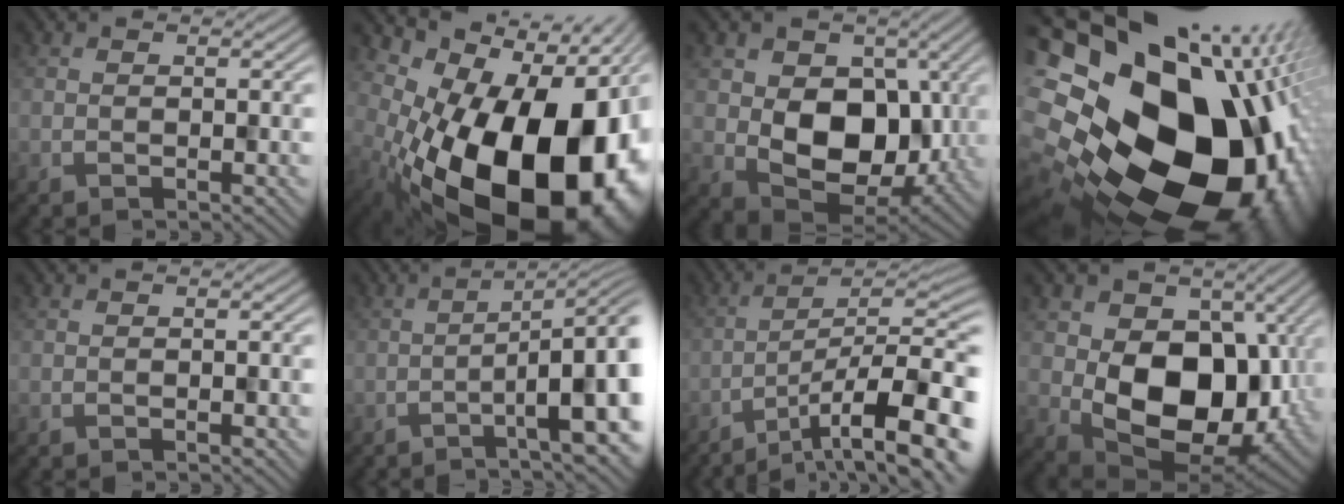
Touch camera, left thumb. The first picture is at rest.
{"total": 20.9, "force": [-5.4, 12.9, 15.6], "torque": [-0.229, -0.060, -0.050]}
{"total": 10.0, "force": [0.6, 7.8, 6.2], "torque": [-0.111, -0.023, 0.013]}
{"total": 23.0, "force": [0.4, 18.2, 14.1], "torque": [-0.272, -0.061, -0.017]}
{"total": 0.9, "force": [-0.2, 0.2, 0.9], "torque": [-0.011, 0.002, -0.006]}
{"total": 11.7, "force": [-3.3, 2.8, 10.8], "torque": [-0.116, 0.007, -0.048]}
{"total": 14.8, "force": [-9.1, 3.6, 11.1], "torque": [-0.127, 0.003, -0.131]}
{"total": 12.9, "force": [-0.2, 9.6, 8.6], "torque": [-0.144, -0.034, 0.011]}